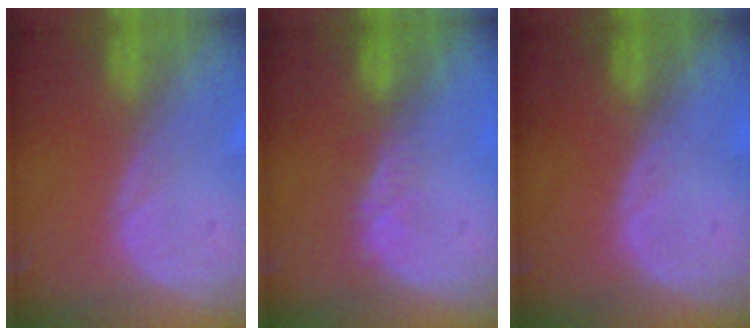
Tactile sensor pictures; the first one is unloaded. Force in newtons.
{"total": 2.3, "press": 1.9, "slide": 1.4}
{"total": 0.0}